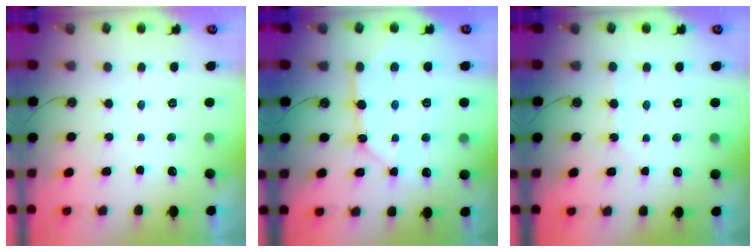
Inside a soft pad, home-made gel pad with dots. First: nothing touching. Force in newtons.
{"total": 12.8, "press": 12.7, "slide": 1.5}
{"total": 2.8, "press": 2.7, "slide": 0.5}